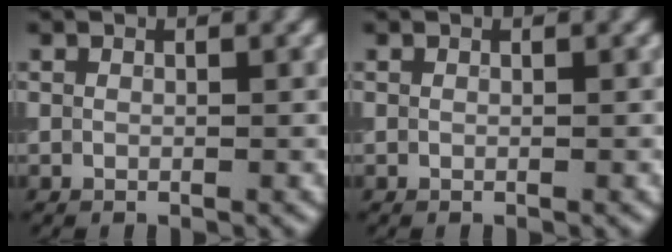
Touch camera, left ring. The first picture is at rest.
{"total": 0.0}